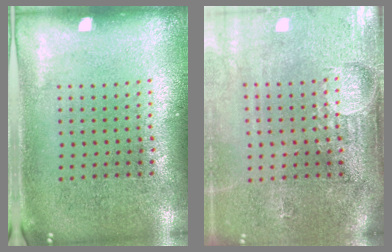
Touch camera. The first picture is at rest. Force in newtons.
{"total": 4.4, "press": 3.6, "slide": 2.6}